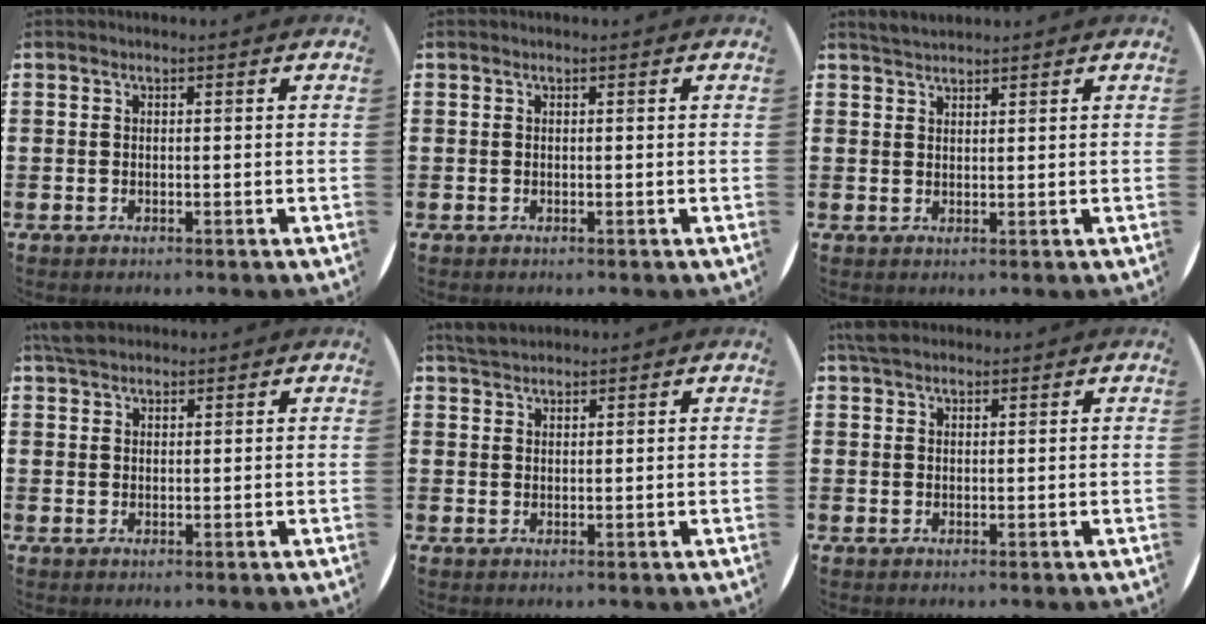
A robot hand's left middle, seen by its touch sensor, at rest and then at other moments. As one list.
[{"total": 0.0}, {"total": 2.1, "force": [2.0, 0.4, 0.4], "torque": [-0.012, 0.004, 0.039]}, {"total": 2.9, "force": [2.5, 1.2, 0.9], "torque": [-0.016, 0.004, 0.047]}, {"total": 2.4, "force": [2.3, 0.7, 0.5], "torque": [-0.007, 0.002, 0.043]}, {"total": 2.4, "force": [2.0, 1.1, 0.8], "torque": [-0.013, 0.005, 0.038]}]